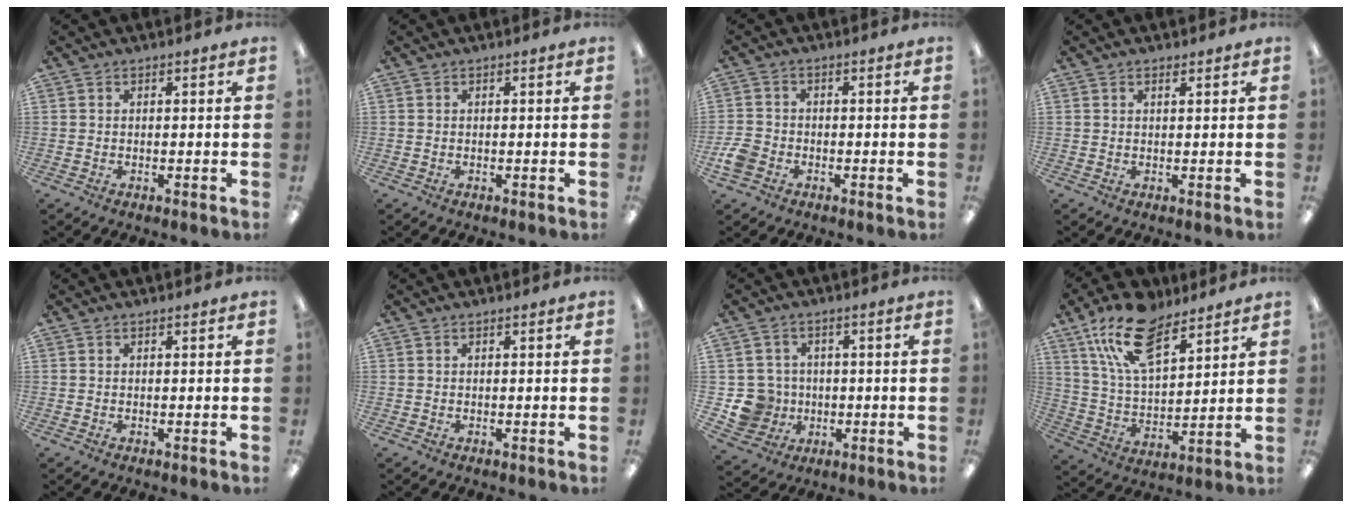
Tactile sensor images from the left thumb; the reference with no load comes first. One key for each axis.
{"total": 0.0}
{"total": 4.4, "fx": -2.0, "fy": 3.3, "fz": 2.0, "tx": -0.041, "ty": 0.010, "tz": -0.038}
{"total": 0.9, "fx": 0.7, "fy": 0.4, "fz": 0.4, "tx": -0.001, "ty": -0.003, "tz": 0.012}
{"total": 0.0}
{"total": 0.0}
{"total": 8.3, "fx": -0.7, "fy": 8.1, "fz": 1.4, "tx": -0.065, "ty": 0.010, "tz": -0.004}
{"total": 17.3, "fx": 11.2, "fy": 8.2, "fz": 10.3, "tx": -0.199, "ty": -0.038, "tz": 0.205}